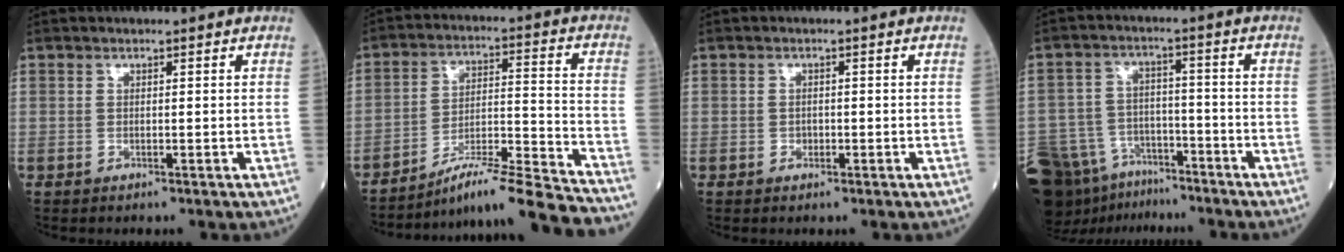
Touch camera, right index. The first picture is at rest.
{"total": 17.6, "force": [-16.2, -1.1, 6.8], "torque": [-0.108, 0.008, -0.254]}
{"total": 1.0, "force": [-0.4, 0.8, 0.5], "torque": [-0.008, 0.002, -0.006]}
{"total": 17.3, "force": [-12.3, 9.8, 7.3], "torque": [-0.184, 0.003, -0.196]}